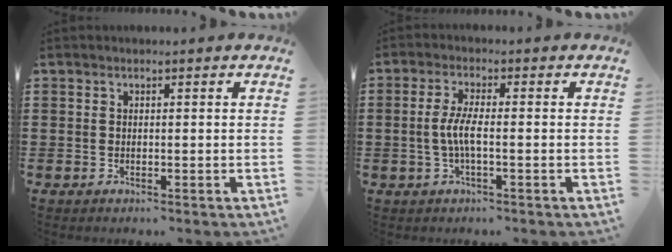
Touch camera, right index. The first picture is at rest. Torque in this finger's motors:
{"motor_torque": [1.02, 0.13, 0.52, 0.17]}